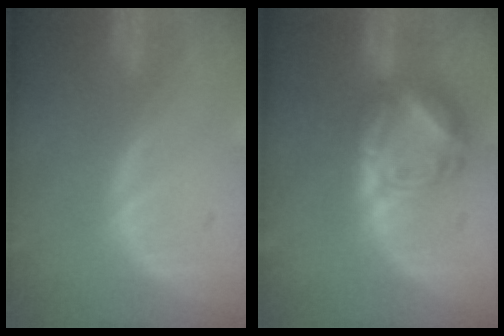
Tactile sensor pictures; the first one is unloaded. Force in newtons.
{"total": 8.0, "press": 7.0, "slide": 4.0}